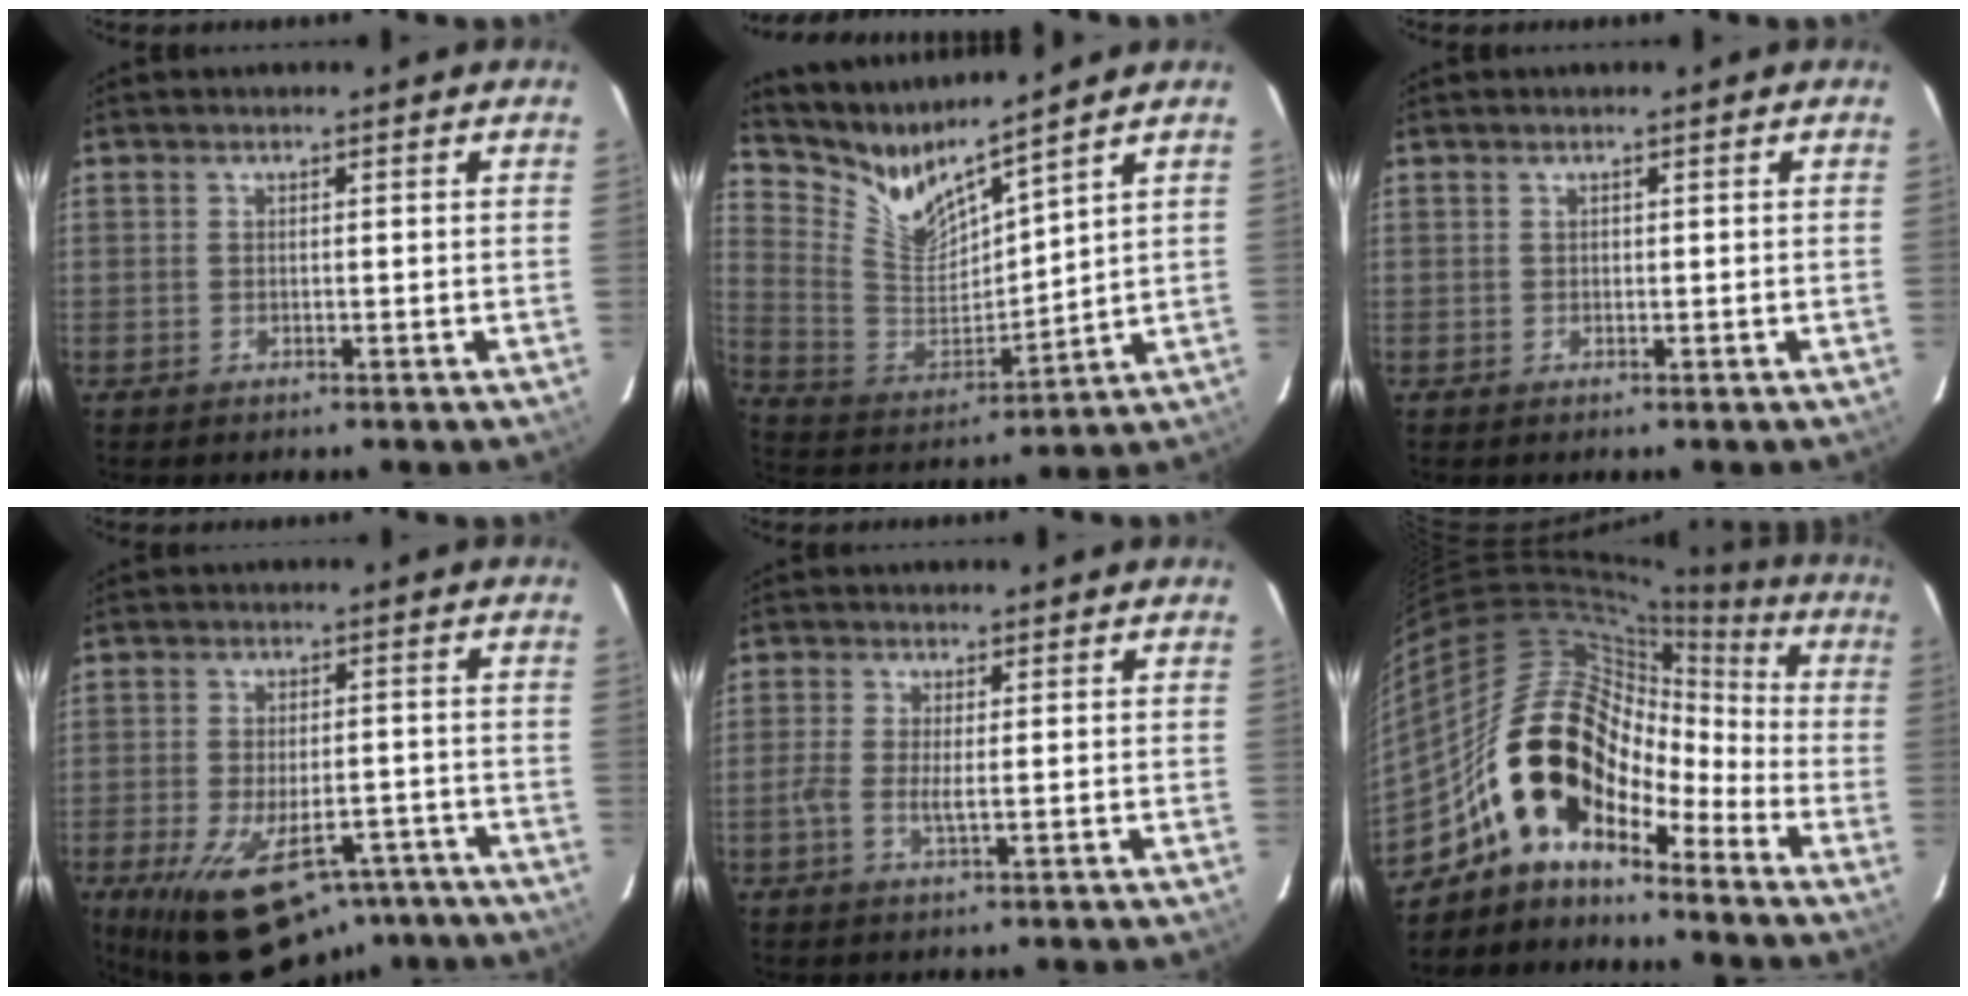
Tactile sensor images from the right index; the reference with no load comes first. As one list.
[{"total": 10.5, "force": [9.7, 1.1, 4.0], "torque": [-0.096, -0.033, 0.199]}, {"total": 0.0}, {"total": 18.3, "force": [-11.3, 9.2, 11.1], "torque": [-0.218, -0.014, -0.159]}, {"total": 3.1, "force": [-0.5, 0.6, 3.0], "torque": [-0.066, -0.002, -0.014]}, {"total": 15.8, "force": [-9.8, 9.2, 8.3], "torque": [-0.143, 0.019, -0.188]}]